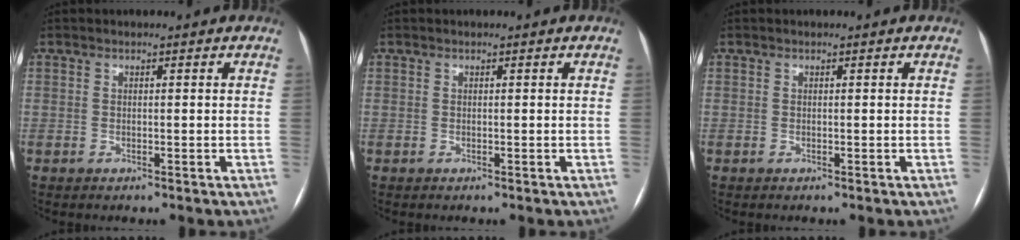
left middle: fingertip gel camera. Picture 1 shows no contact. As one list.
[{"total": 0.0}, {"total": 0.0}]